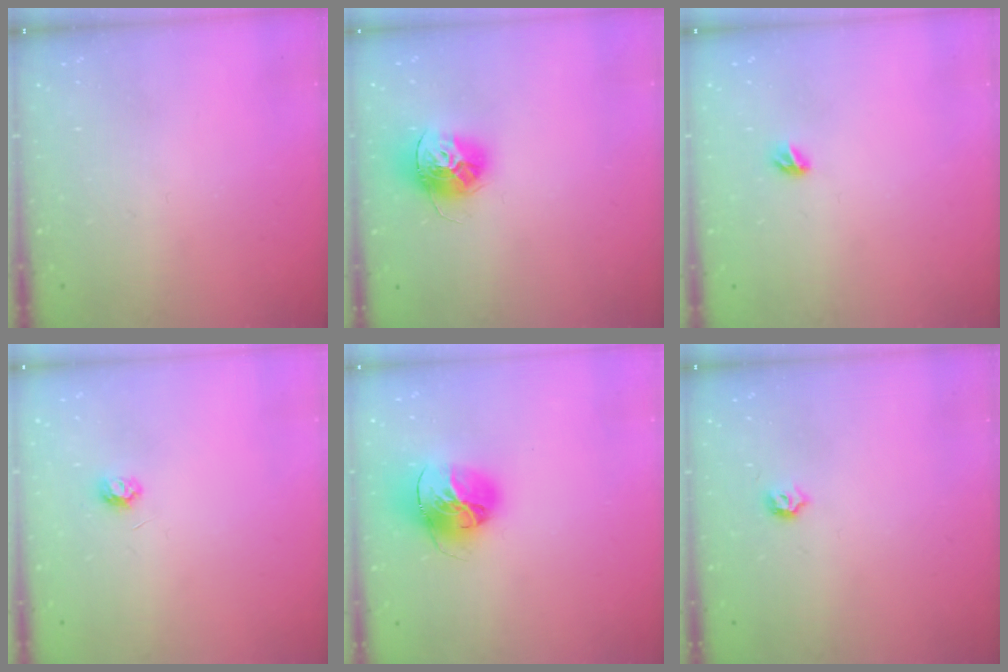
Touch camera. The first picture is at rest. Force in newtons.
{"total": 13.5, "press": 13.5, "slide": 1.0}
{"total": 3.8, "press": 3.8, "slide": 0.7}
{"total": 3.5, "press": 3.5, "slide": 0.5}
{"total": 16.4, "press": 16.4, "slide": 1.6}
{"total": 3.4, "press": 3.3, "slide": 0.5}